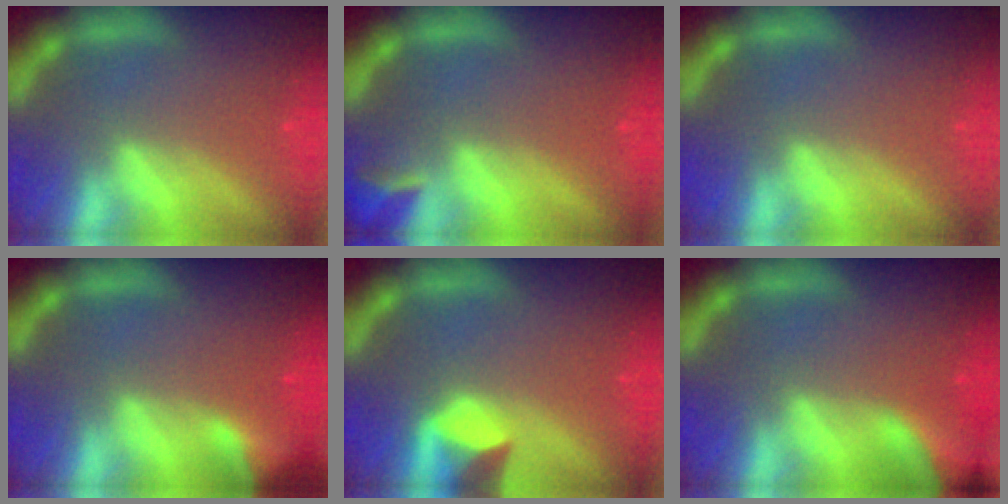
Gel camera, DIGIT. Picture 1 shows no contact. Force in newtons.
{"total": 1.9}
{"total": 0.0}
{"total": 3.9}
{"total": 3.0}
{"total": 9.0}